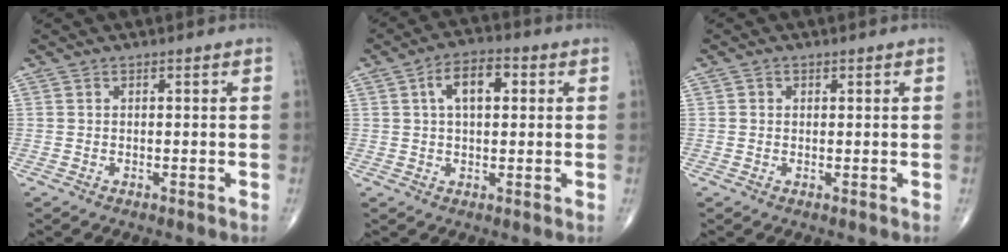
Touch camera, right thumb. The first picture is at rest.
{"total": 7.5, "force": [1.9, 4.0, 6.1], "torque": [-0.094, 0.014, 0.025]}
{"total": 0.8, "force": [0.2, 0.8, 0.2], "torque": [0.003, 0.000, 0.002]}